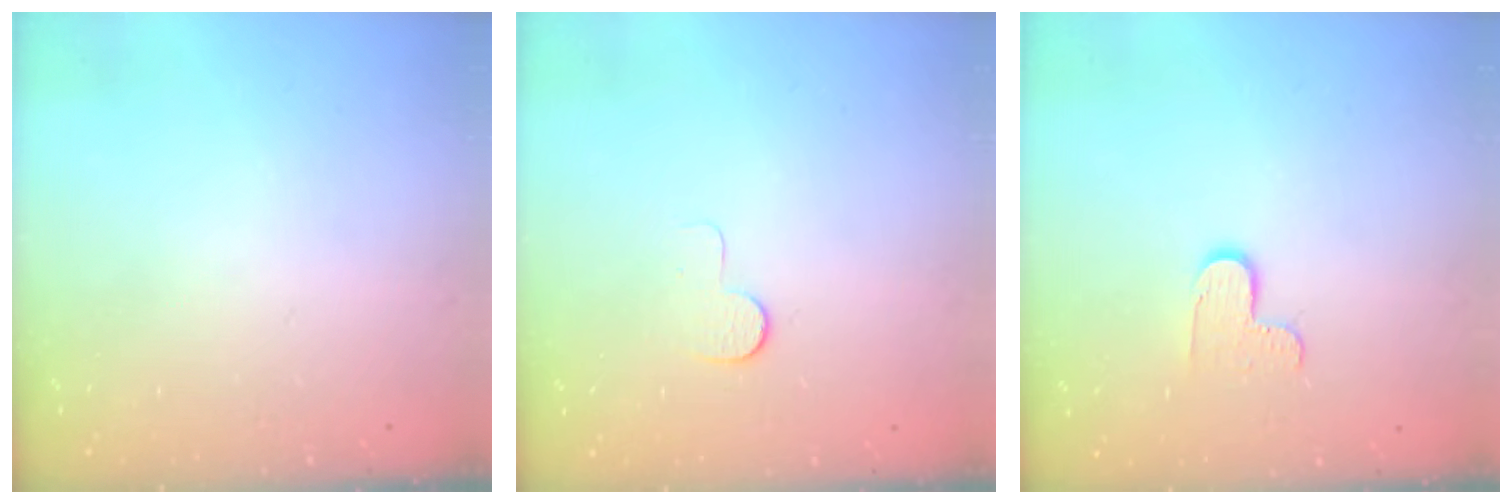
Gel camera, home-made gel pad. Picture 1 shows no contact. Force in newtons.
{"total": 6.5, "press": 6.5, "slide": 0.5}
{"total": 6.5, "press": 6.5, "slide": 0.3}